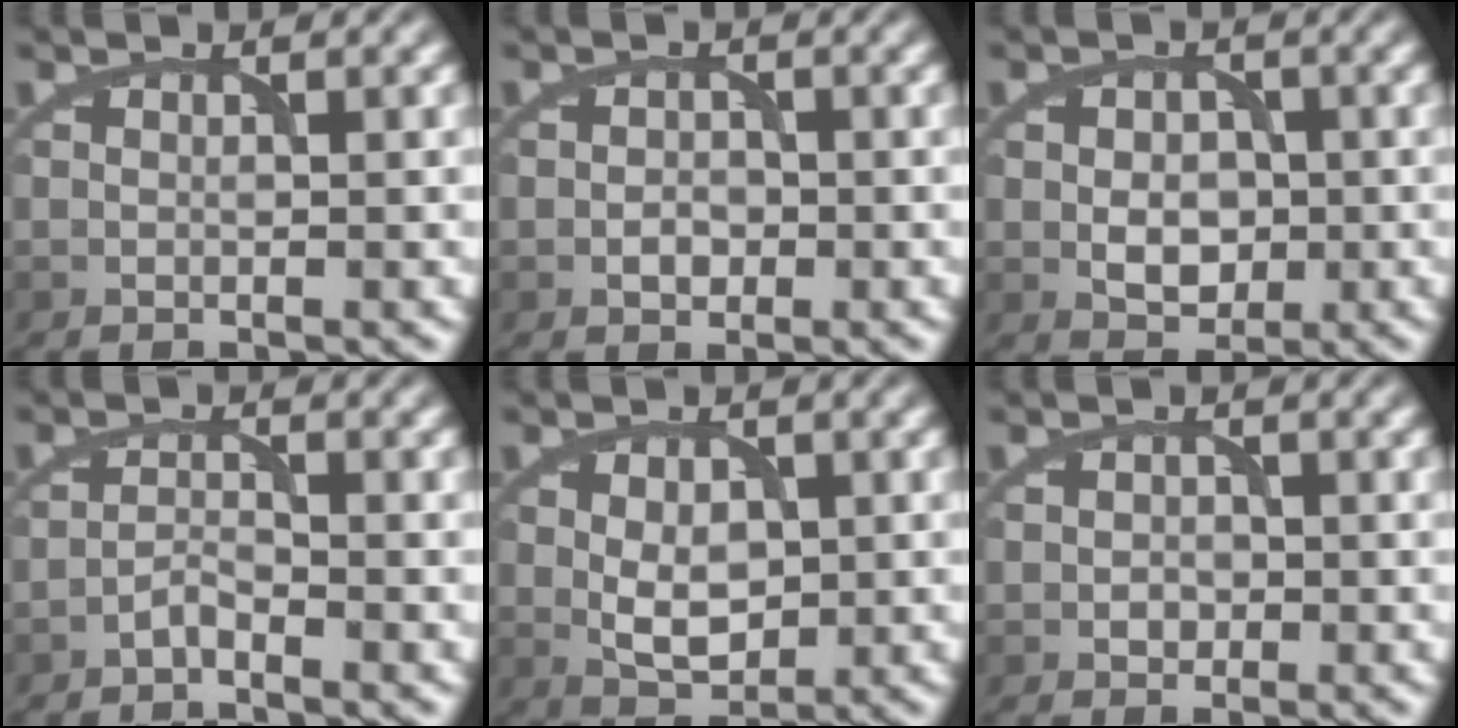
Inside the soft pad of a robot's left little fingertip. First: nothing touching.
{"total": 1.3, "force": [-0.5, 1.0, 0.8], "torque": [-0.011, 0.001, -0.011]}
{"total": 3.6, "force": [-0.4, 2.7, 2.4], "torque": [-0.039, -0.003, -0.007]}
{"total": 1.2, "force": [-1.0, 0.1, 0.6], "torque": [-0.013, 0.005, -0.024]}
{"total": 3.6, "force": [-0.1, 2.4, 2.8], "torque": [-0.048, -0.002, 0.002]}
{"total": 1.1, "force": [-0.3, 0.9, 0.4], "torque": [-0.006, -0.001, -0.008]}